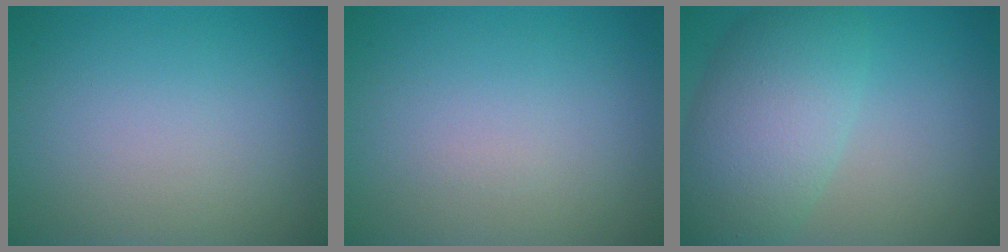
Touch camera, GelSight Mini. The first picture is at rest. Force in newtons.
{"total": 0.0}
{"total": 7.6, "press": 7.6, "slide": 0.3}